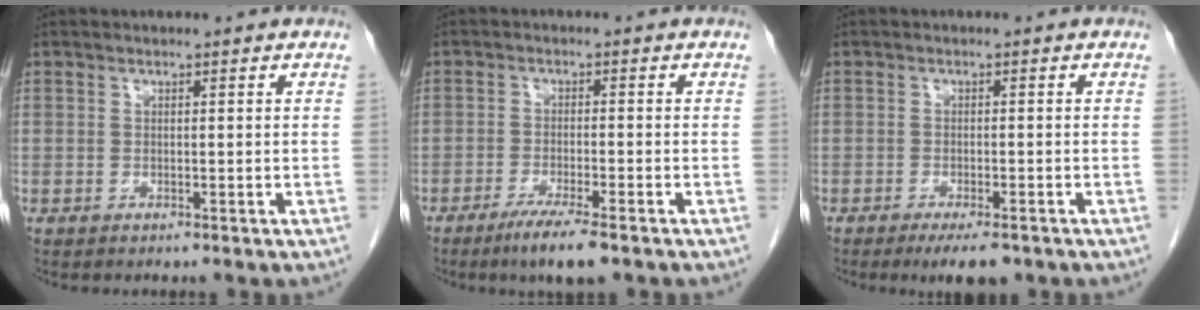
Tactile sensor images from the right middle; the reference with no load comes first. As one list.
[{"total": 6.1, "force": [-4.2, 0.4, 4.4], "torque": [-0.076, -0.014, -0.069]}, {"total": 4.9, "force": [-3.5, 1.3, 3.2], "torque": [-0.045, -0.007, -0.050]}]